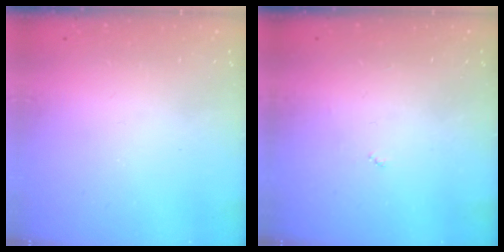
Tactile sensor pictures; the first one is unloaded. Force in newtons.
{"total": 2.7, "press": 2.7, "slide": 0.4}